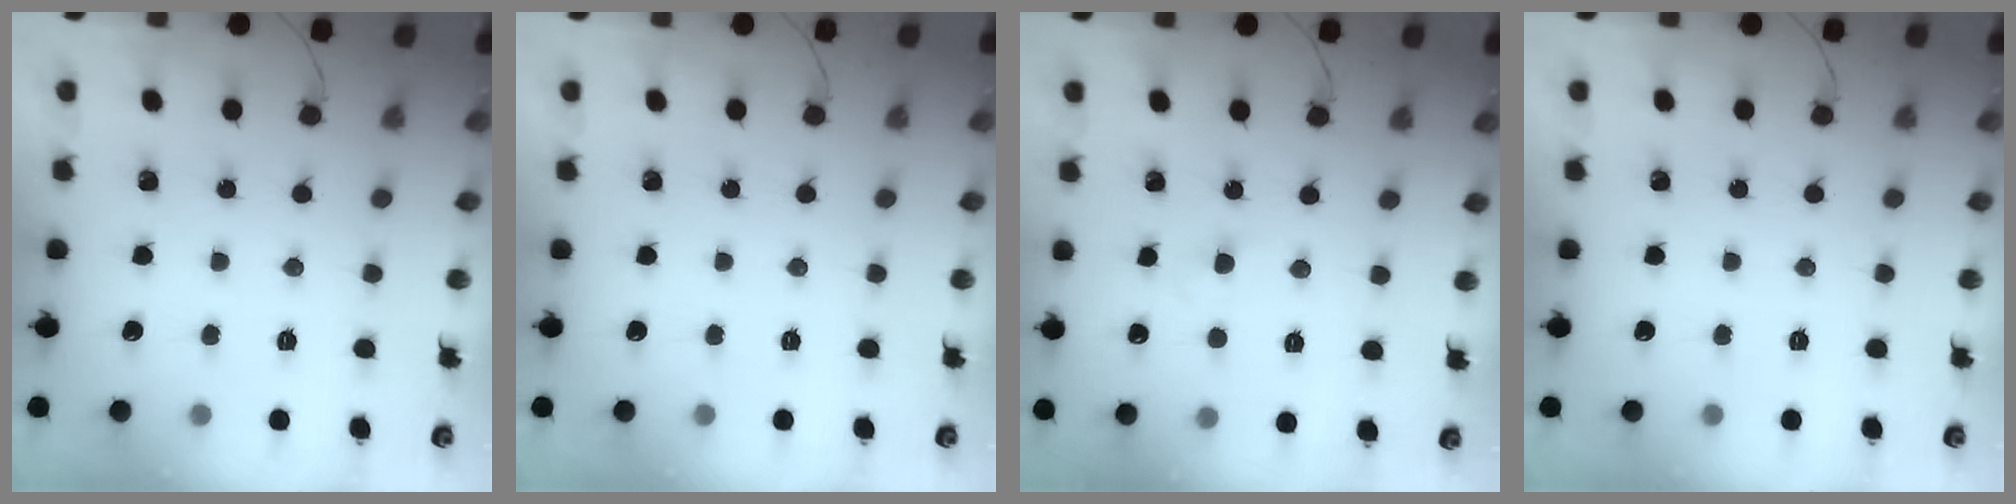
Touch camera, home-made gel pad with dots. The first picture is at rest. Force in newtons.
{"total": 0.0}
{"total": 1.9, "press": 1.8, "slide": 0.8}
{"total": 0.0}